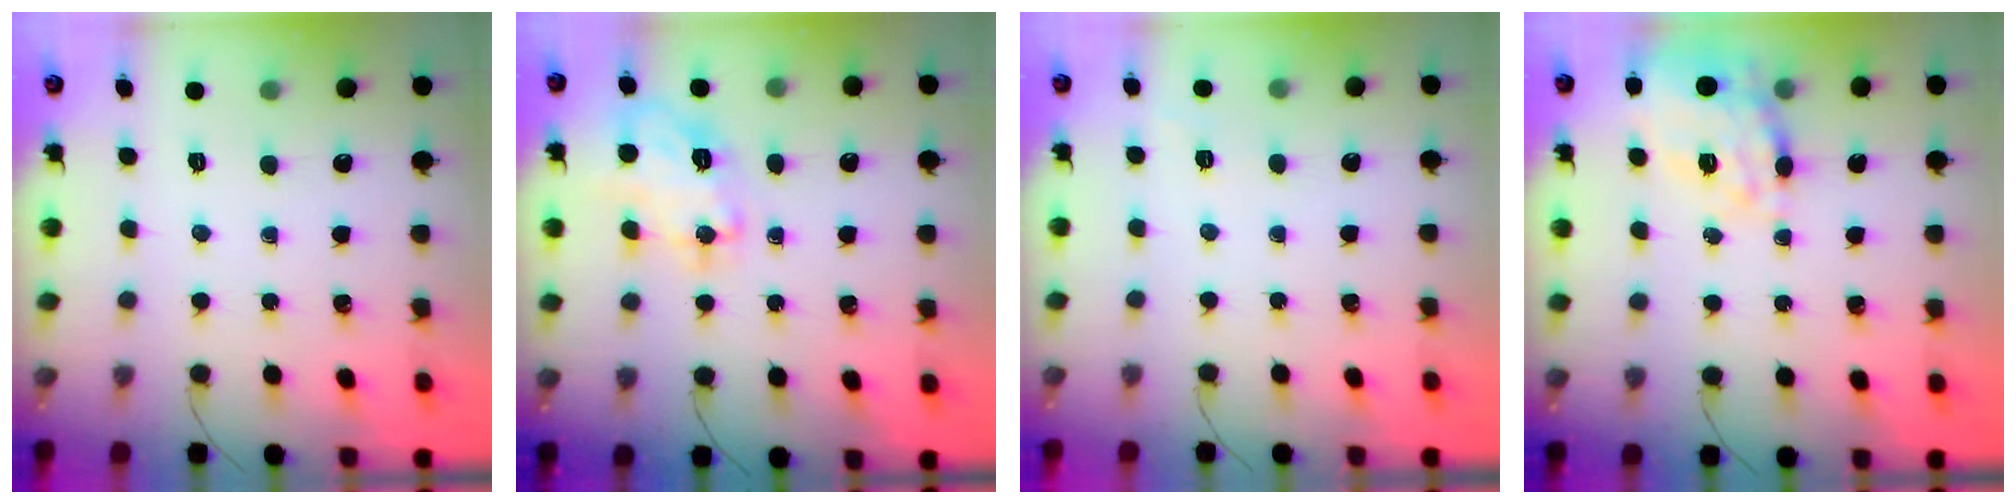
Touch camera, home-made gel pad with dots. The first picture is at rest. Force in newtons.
{"total": 12.5, "press": 12.5, "slide": 0.8}
{"total": 3.1, "press": 2.8, "slide": 1.3}
{"total": 18.0, "press": 17.8, "slide": 2.6}